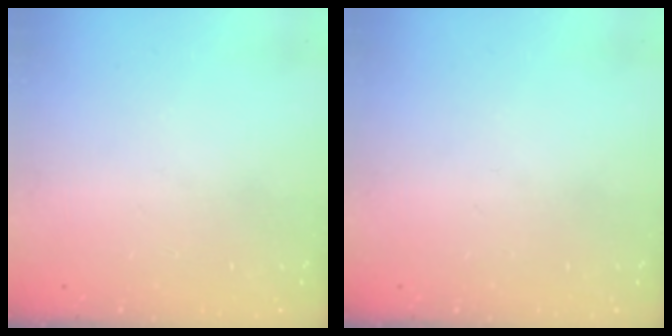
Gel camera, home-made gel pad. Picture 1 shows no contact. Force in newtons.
{"total": 0.0}